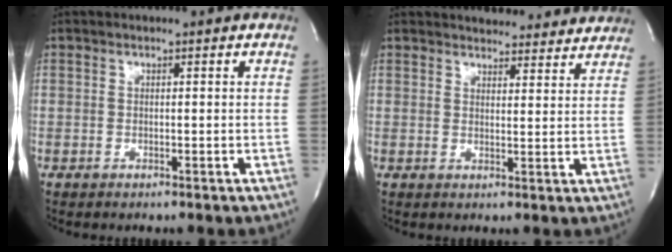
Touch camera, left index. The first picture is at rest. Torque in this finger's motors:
{"motor_torque": [0.28, -0.11, 0.18, 0.09]}